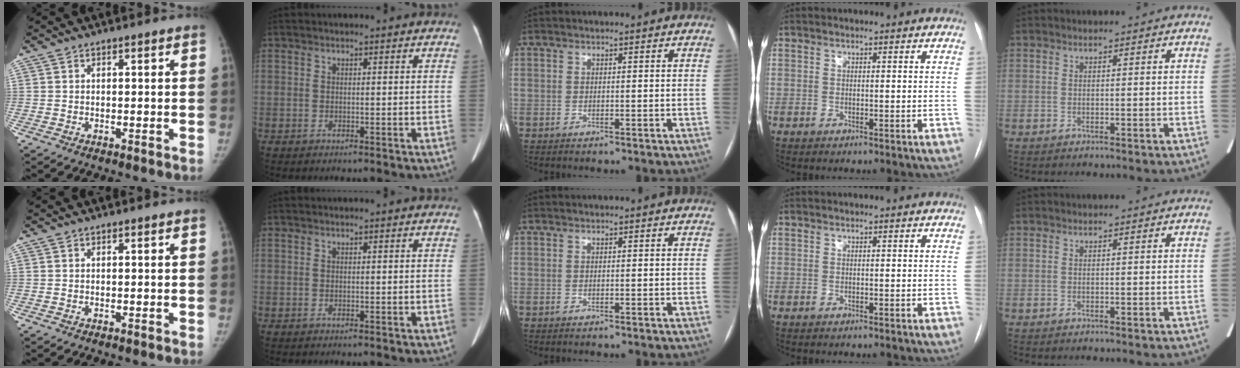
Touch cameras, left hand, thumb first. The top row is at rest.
{}